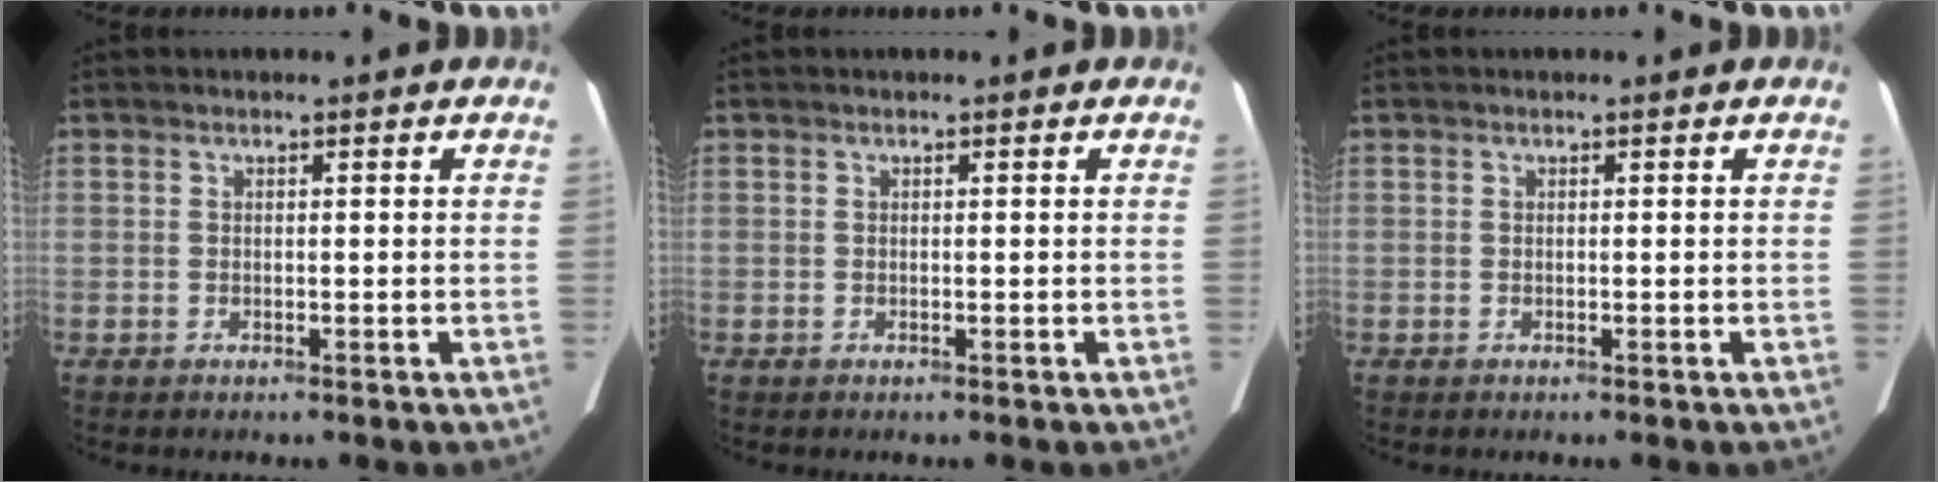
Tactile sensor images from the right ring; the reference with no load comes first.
{"total": 0.0}
{"total": 0.0}